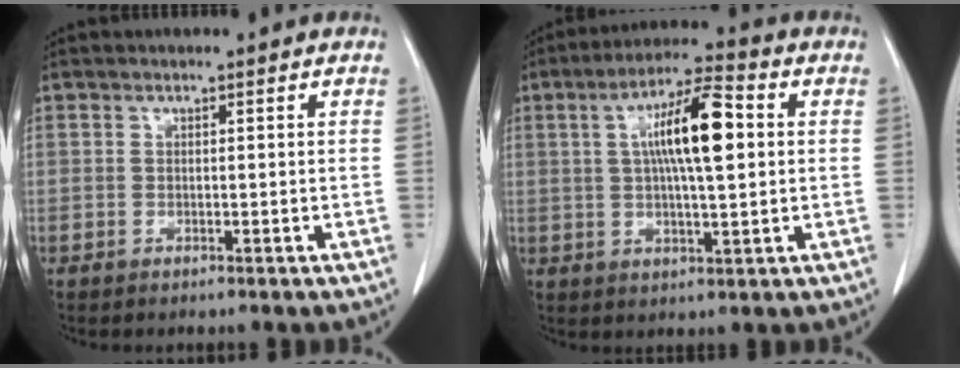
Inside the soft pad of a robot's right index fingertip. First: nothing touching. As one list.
[{"total": 11.5, "force": [2.1, 2.2, 11.1], "torque": [-0.196, 0.020, 0.031]}]